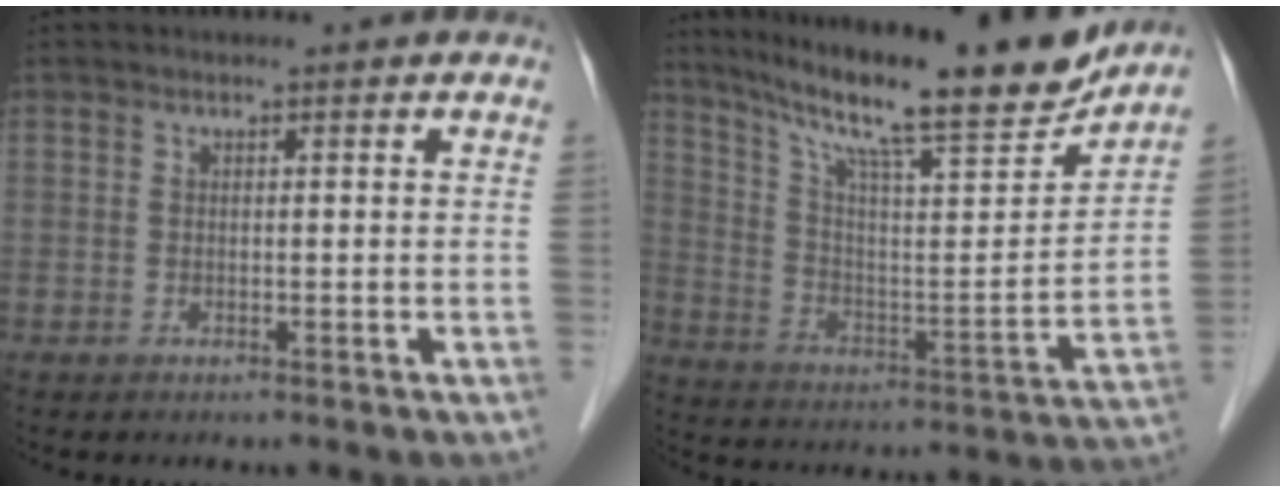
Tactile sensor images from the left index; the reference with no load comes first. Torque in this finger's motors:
{"motor_torque": [0.31, -0.41, 0.50, 0.15]}